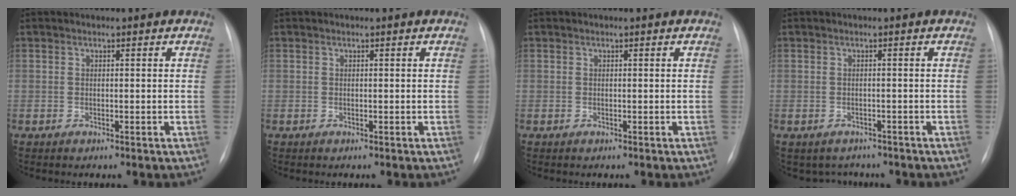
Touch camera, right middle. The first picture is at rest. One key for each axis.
{"total": 0.0}
{"total": 0.0}
{"total": 3.5, "fx": -2.9, "fy": 2.0, "fz": 0.0, "tx": 0.001, "ty": 0.011, "tz": -0.037}